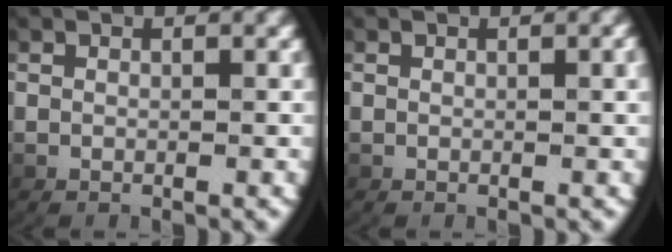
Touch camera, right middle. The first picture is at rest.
{"total": 0.7, "force": [0.2, -0.1, 0.6], "torque": [-0.005, 0.002, 0.003]}